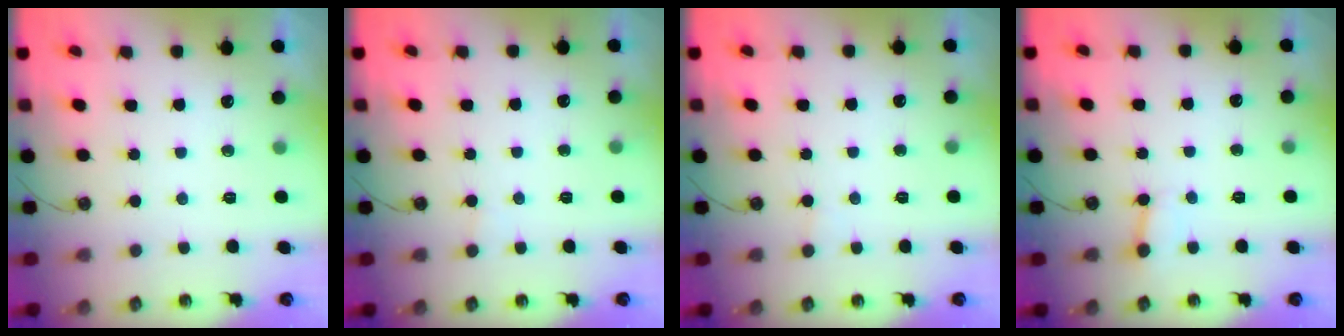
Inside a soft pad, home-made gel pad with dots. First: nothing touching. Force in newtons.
{"total": 2.9, "press": 2.9, "slide": 0.2}
{"total": 2.9, "press": 2.9, "slide": 0.2}
{"total": 2.5, "press": 2.5, "slide": 0.2}